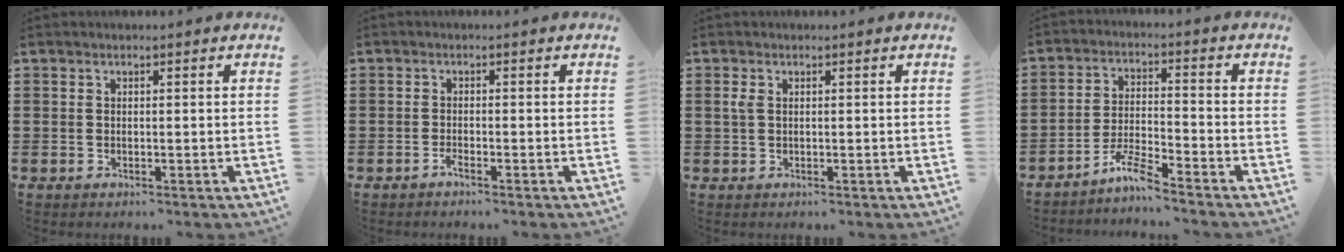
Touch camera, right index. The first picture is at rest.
{"total": 1.1, "force": [-1.0, 0.0, 0.5], "torque": [-0.011, -0.002, -0.019]}
{"total": 1.5, "force": [0.3, 0.9, 1.2], "torque": [-0.034, 0.003, 0.002]}
{"total": 5.2, "force": [-4.6, 0.1, 2.4], "torque": [-0.065, -0.006, -0.094]}